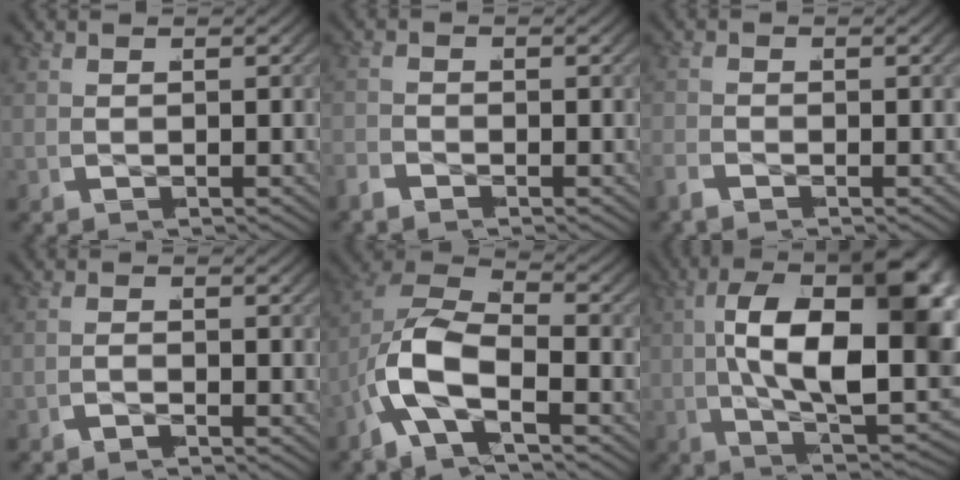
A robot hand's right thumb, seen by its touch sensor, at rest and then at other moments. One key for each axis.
{"total": 1.3, "fx": -1.2, "fy": -0.2, "fz": -0.6, "tx": 0.013, "ty": 0.003, "tz": -0.032}
{"total": 1.1, "fx": -1.0, "fy": -0.3, "fz": -0.3, "tx": 0.005, "ty": 0.004, "tz": -0.028}
{"total": 1.1, "fx": -1.0, "fy": -0.3, "fz": -0.3, "tx": 0.006, "ty": 0.005, "tz": -0.027}
{"total": 9.8, "fx": -0.9, "fy": 6.9, "fz": 6.9, "tx": -0.189, "ty": -0.021, "tz": -0.023}
{"total": 20.2, "fx": 0.5, "fy": 10.2, "fz": 17.4, "tx": -0.299, "ty": -0.038, "tz": 0.030}